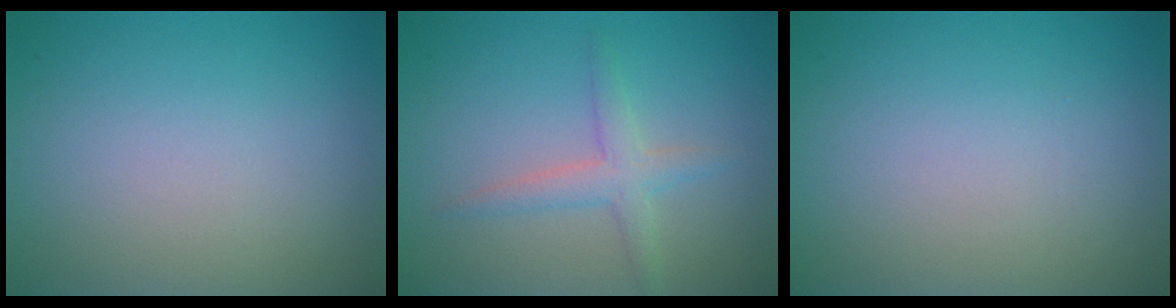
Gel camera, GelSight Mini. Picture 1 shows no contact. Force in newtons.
{"total": 2.3, "press": 2.3, "slide": 0.2}
{"total": 0.0}